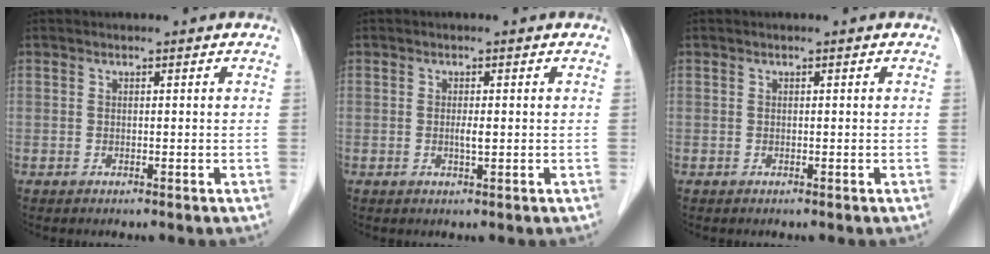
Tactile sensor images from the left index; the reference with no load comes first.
{"total": 1.3, "force": [-0.2, 0.1, 1.2], "torque": [-0.027, -0.003, -0.003]}
{"total": 0.0}